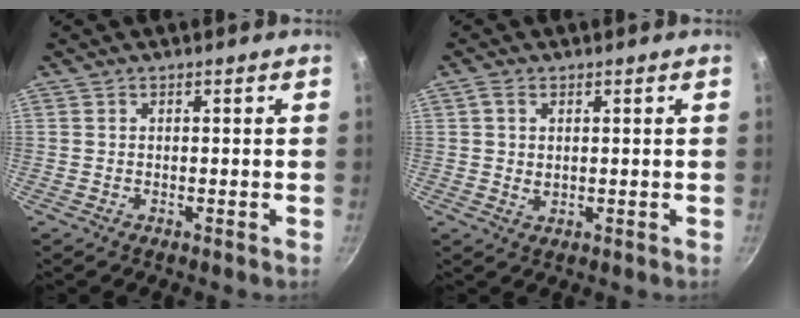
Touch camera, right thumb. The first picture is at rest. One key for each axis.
{"total": 2.7, "fx": 0.7, "fy": 1.7, "fz": 1.9, "tx": -0.037, "ty": 0.003, "tz": 0.014}